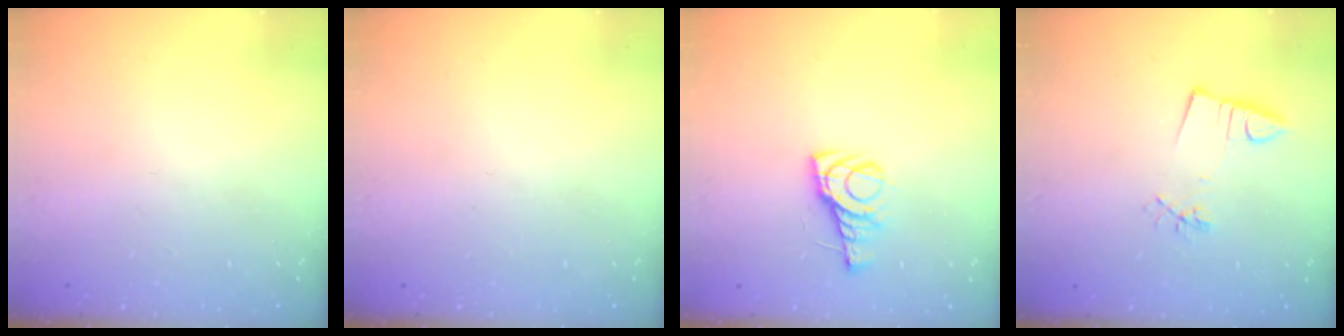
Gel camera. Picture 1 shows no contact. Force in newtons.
{"total": 0.0}
{"total": 8.9, "press": 8.9, "slide": 0.9}
{"total": 2.5, "press": 0.9, "slide": 2.4}